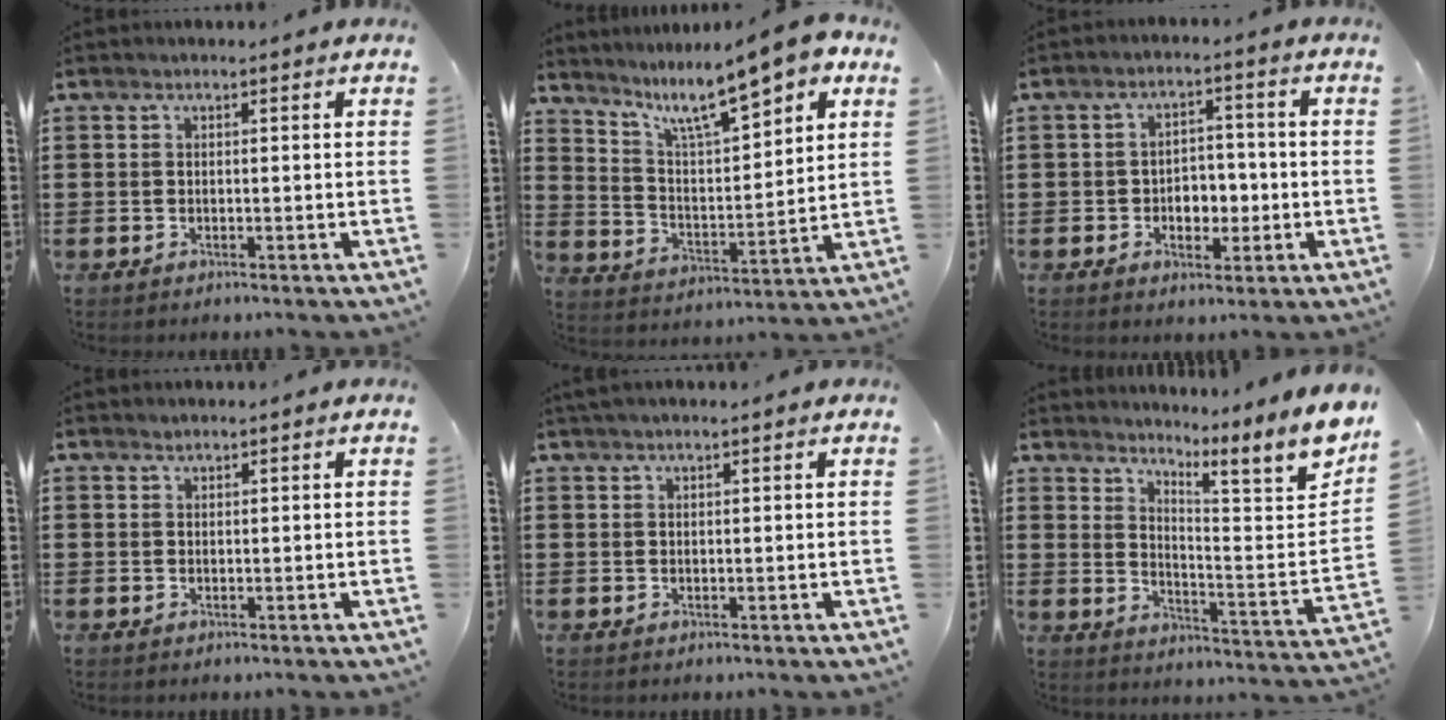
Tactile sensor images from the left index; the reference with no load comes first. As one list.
[{"total": 10.7, "force": [8.1, 2.0, 6.7], "torque": [-0.133, -0.044, 0.130]}, {"total": 4.4, "force": [-1.1, 3.3, 2.8], "torque": [-0.052, 0.005, -0.027]}, {"total": 0.6, "force": [0.5, 0.3, 0.0], "torque": [-0.001, 0.001, 0.010]}, {"total": 1.0, "force": [0.7, 0.1, 0.6], "torque": [-0.013, 0.001, 0.014]}, {"total": 6.7, "force": [4.9, -0.5, 4.5], "torque": [-0.072, -0.066, 0.073]}]